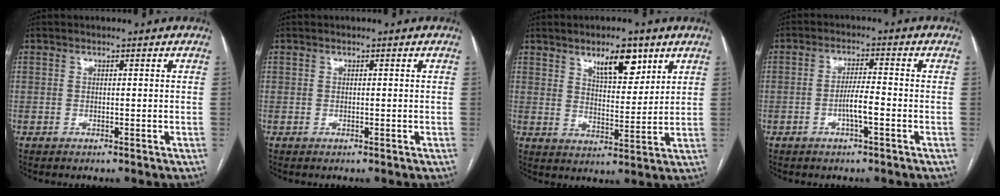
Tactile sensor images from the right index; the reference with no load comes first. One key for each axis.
{"total": 0.0}
{"total": 7.9, "fx": 4.8, "fy": 2.9, "fz": 5.6, "tx": -0.089, "ty": -0.002, "tz": 0.081}
{"total": 4.1, "fx": -1.4, "fy": 0.4, "fz": 3.8, "tx": -0.071, "ty": 0.003, "tz": -0.026}